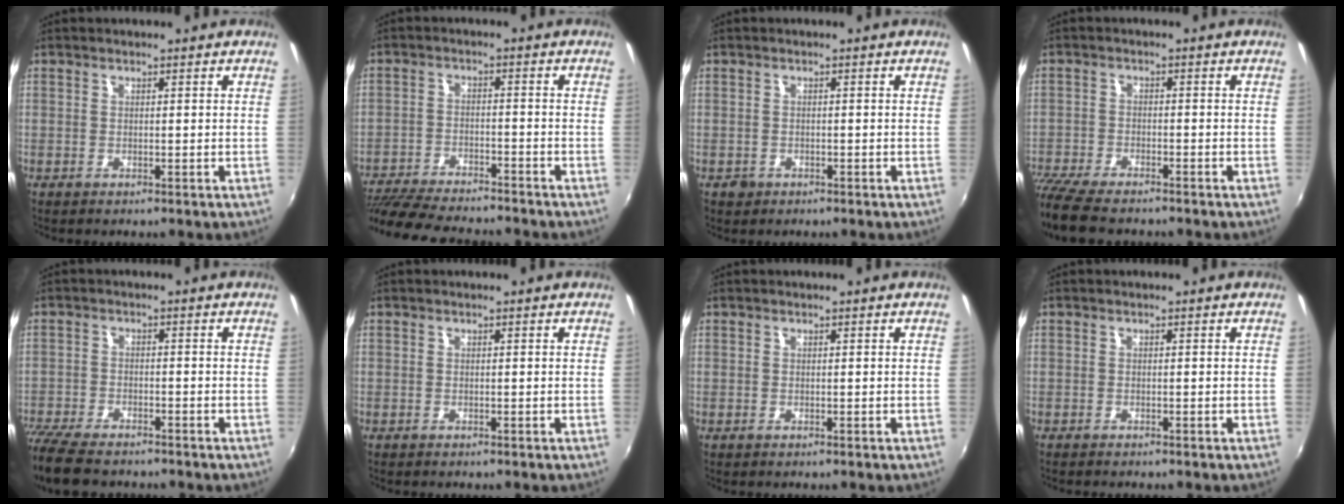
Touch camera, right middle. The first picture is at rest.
{"total": 16.8, "force": [-14.8, 3.1, 7.3], "torque": [-0.157, -0.025, -0.236]}
{"total": 1.5, "force": [-0.8, 1.3, 0.3], "torque": [-0.009, -0.003, -0.012]}
{"total": 10.2, "force": [-8.9, 2.3, 4.6], "torque": [-0.121, -0.041, -0.160]}
{"total": 11.0, "force": [-9.3, 3.1, 4.8], "torque": [-0.129, -0.037, -0.169]}
{"total": 0.0}
{"total": 0.0}
{"total": 1.0, "force": [-0.9, 0.1, 0.3], "torque": [-0.007, -0.007, -0.016]}